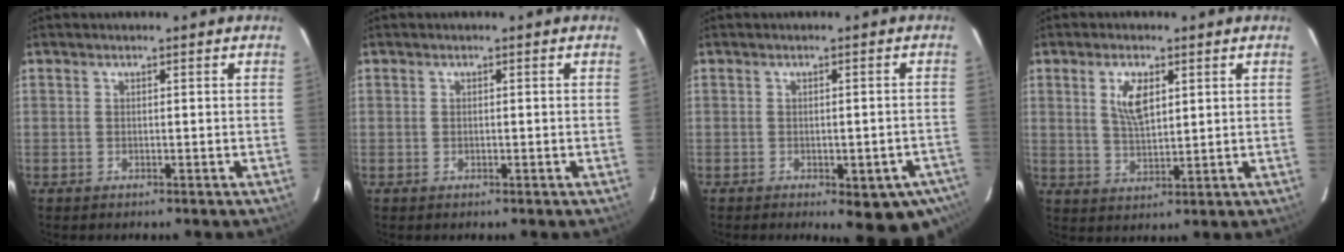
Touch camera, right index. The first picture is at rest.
{"total": 0.5, "force": [-0.1, 0.4, 0.3], "torque": [-0.005, 0.001, 0.000]}
{"total": 11.6, "force": [-7.0, 4.5, 8.2], "torque": [-0.097, -0.018, -0.080]}
{"total": 6.2, "force": [2.3, 2.8, 5.0], "torque": [-0.091, 0.002, 0.048]}